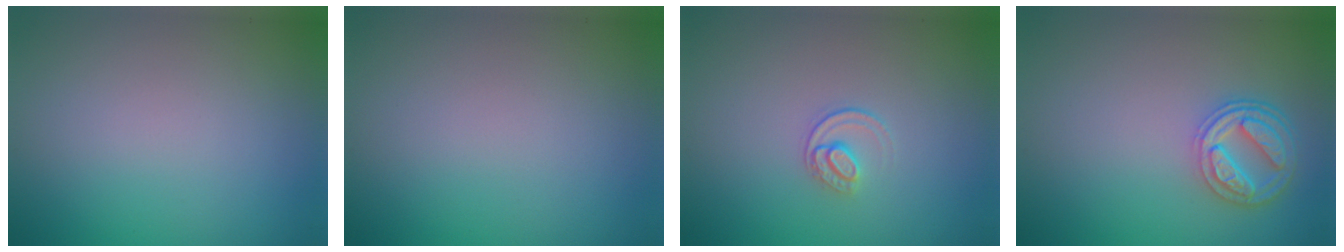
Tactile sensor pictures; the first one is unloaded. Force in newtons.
{"total": 0.0}
{"total": 1.4, "press": 0.9, "slide": 1.0}
{"total": 4.3, "press": 3.6, "slide": 2.3}